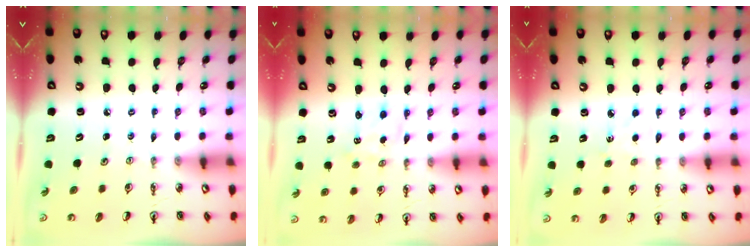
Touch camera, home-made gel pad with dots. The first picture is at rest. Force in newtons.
{"total": 0.9, "press": 0.7, "slide": 0.5}
{"total": 2.9, "press": 2.9, "slide": 0.4}